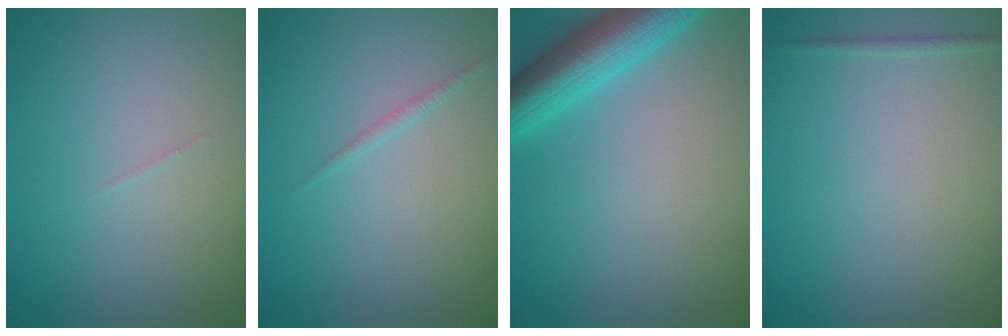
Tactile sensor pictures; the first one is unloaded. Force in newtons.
{"total": 0.5, "press": 0.5, "slide": 0.0}
{"total": 6.2, "press": 6.2, "slide": 0.3}
{"total": 0.5, "press": 0.5, "slide": 0.1}